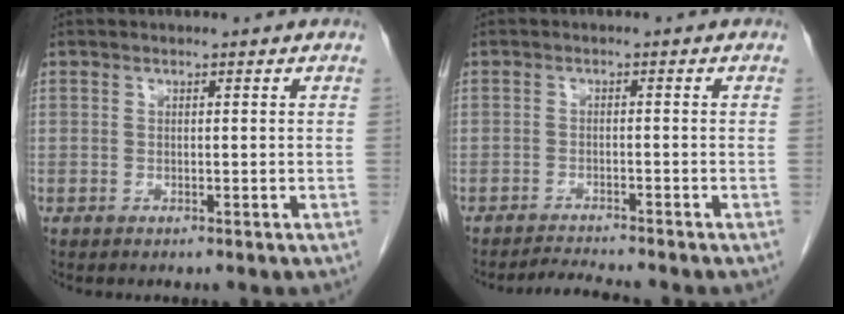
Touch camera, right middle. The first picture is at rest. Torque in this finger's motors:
{"motor_torque": [-0.14, 0.14, -0.04, 0.01]}